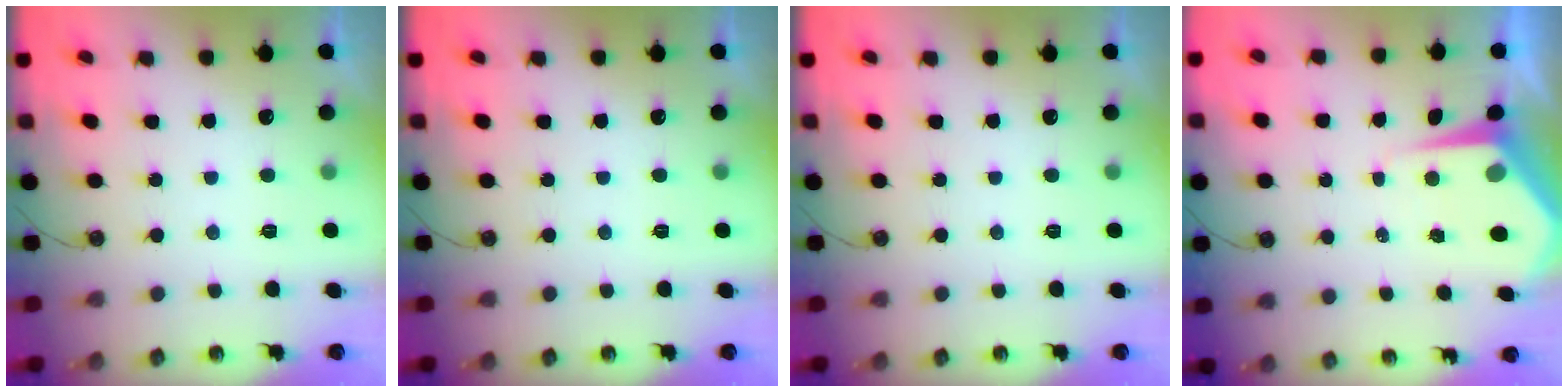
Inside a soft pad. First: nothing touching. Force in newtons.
{"total": 0.0}
{"total": 0.0}
{"total": 6.2, "press": 6.2, "slide": 0.5}